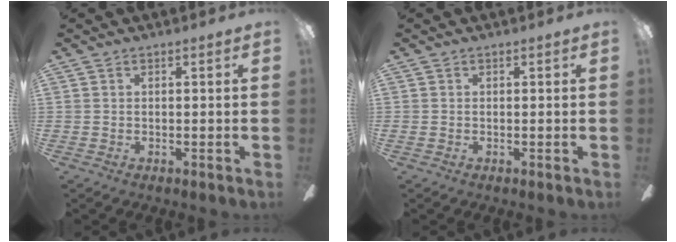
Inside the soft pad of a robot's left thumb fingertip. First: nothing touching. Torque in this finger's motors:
{"motor_torque": [0.00, 0.00, 0.00, 0.00, 0.00]}